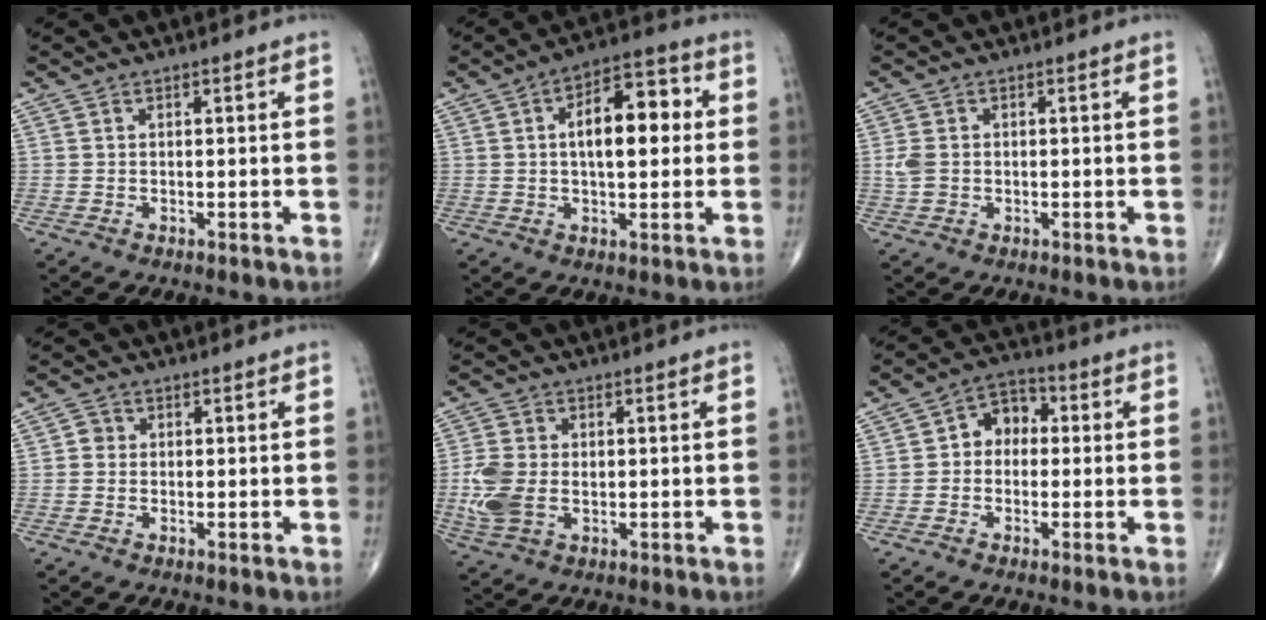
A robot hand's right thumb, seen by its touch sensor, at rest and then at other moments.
{"total": 12.1, "force": [1.6, 5.9, 10.4], "torque": [-0.134, 0.022, 0.018]}
{"total": 2.9, "force": [-0.1, 2.2, 1.9], "torque": [-0.044, 0.003, -0.001]}
{"total": 1.5, "force": [0.0, 1.4, 0.5], "torque": [0.001, 0.004, -0.006]}
{"total": 8.0, "force": [-0.7, 5.3, 5.9], "torque": [-0.141, 0.002, -0.011]}
{"total": 6.3, "force": [0.1, 4.9, 3.9], "torque": [-0.032, 0.026, -0.012]}